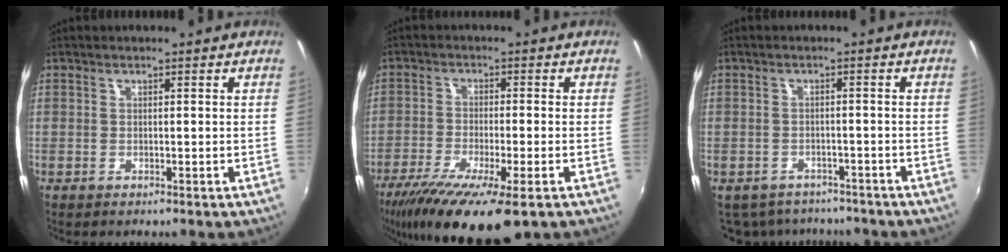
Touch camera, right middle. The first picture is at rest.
{"total": 14.5, "force": [-9.3, 2.6, 10.8], "torque": [-0.212, -0.056, -0.157]}
{"total": 9.2, "force": [-7.8, 4.2, 2.5], "torque": [-0.065, -0.010, -0.106]}